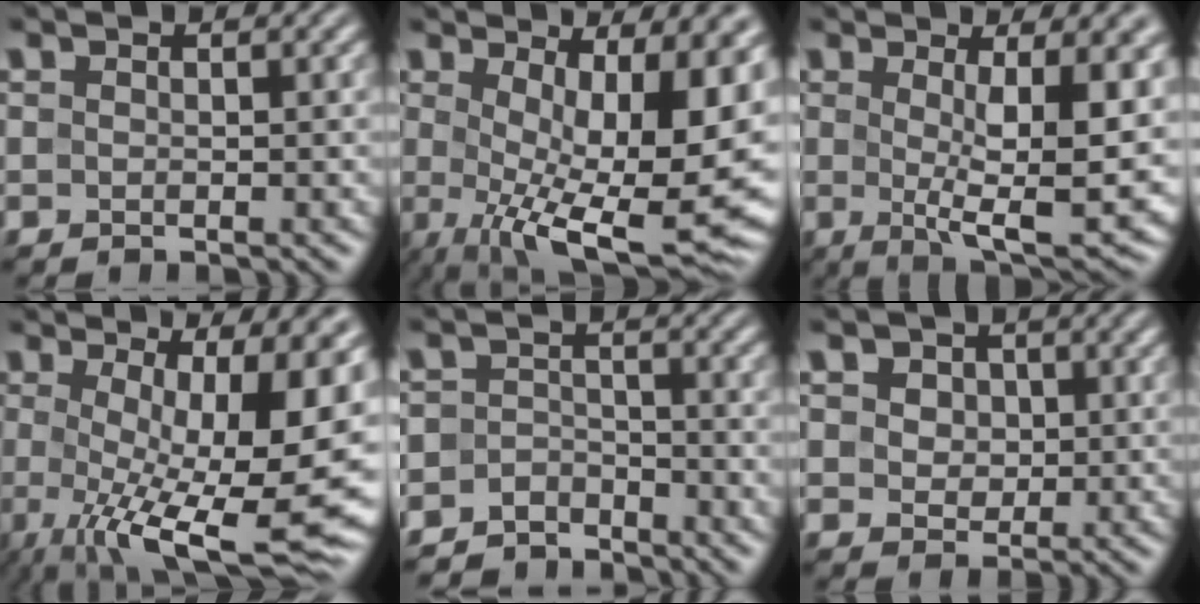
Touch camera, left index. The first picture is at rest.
{"total": 16.0, "force": [0.6, 6.2, 14.8], "torque": [-0.186, -0.018, 0.040]}
{"total": 11.7, "force": [0.6, 3.3, 11.2], "torque": [-0.152, -0.018, 0.013]}
{"total": 16.5, "force": [-1.1, 5.4, 15.5], "torque": [-0.208, -0.014, -0.002]}
{"total": 3.8, "force": [-3.4, 1.7, 0.1], "torque": [0.010, 0.002, -0.066]}
{"total": 5.1, "force": [2.2, 3.8, 2.5], "torque": [-0.043, 0.012, 0.020]}